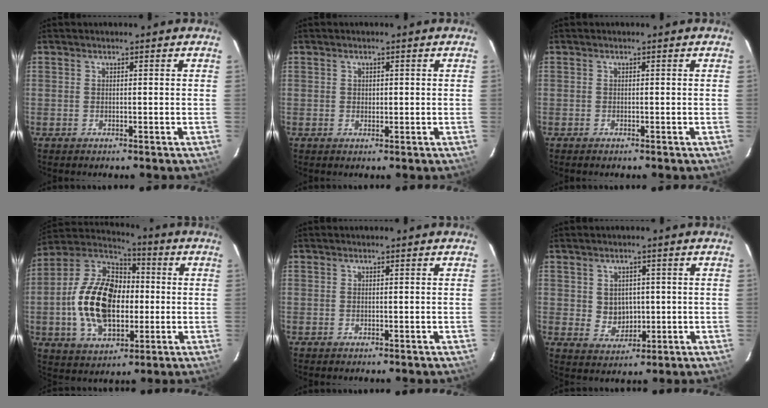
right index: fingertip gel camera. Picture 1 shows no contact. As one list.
[{"total": 1.1, "force": [0.3, 0.9, 0.6], "torque": [-0.007, 0.003, 0.006]}, {"total": 0.0}, {"total": 19.5, "force": [-1.8, 12.3, 15.0], "torque": [-0.305, 0.021, -0.026]}, {"total": 0.0}, {"total": 4.8, "force": [0.5, 4.3, 2.1], "torque": [-0.038, 0.005, 0.020]}]